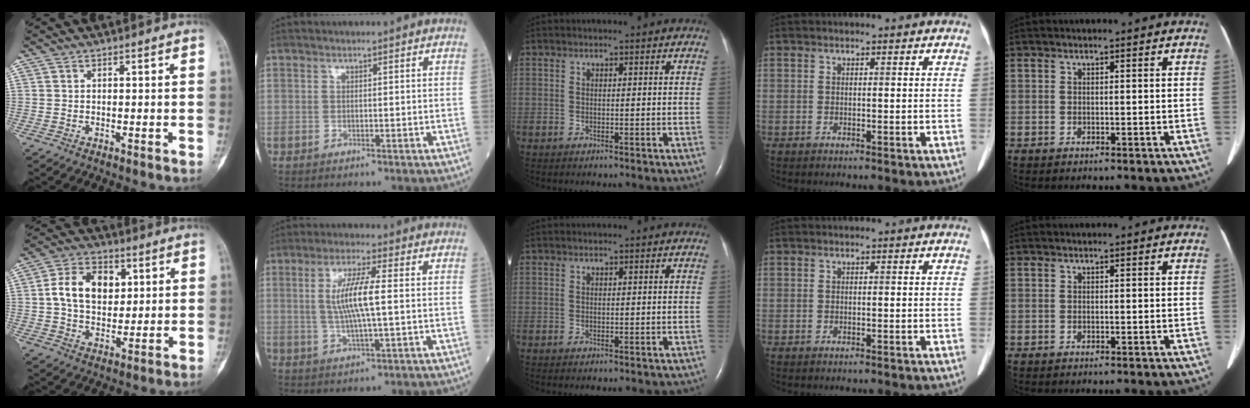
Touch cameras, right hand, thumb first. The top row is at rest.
{"thumb": {"total": 11.6, "force": [2.3, 8.1, 8.0], "torque": [-0.110, 0.000, 0.036]}, "index": {"total": 7.7, "force": [0.8, 0.6, 7.6], "torque": [-0.153, 0.001, 0.014]}, "middle": {"total": 0.9, "force": [-0.6, 0.5, 0.5], "torque": [-0.005, -0.002, -0.002]}}